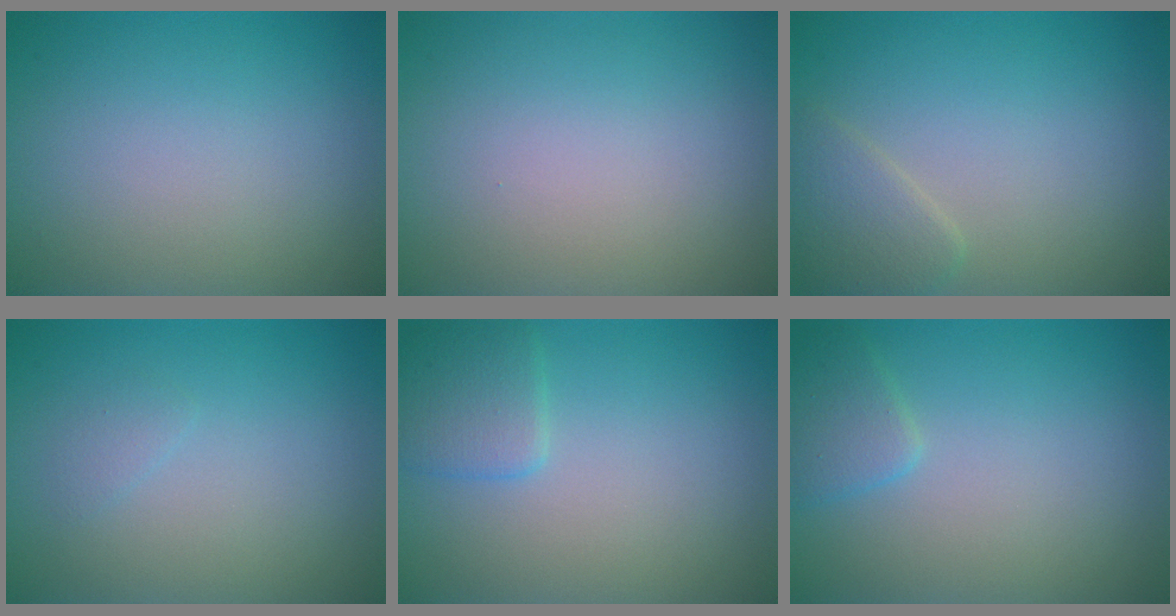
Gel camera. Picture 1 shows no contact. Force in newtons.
{"total": 0.0}
{"total": 2.2, "press": 2.2, "slide": 0.1}
{"total": 0.7, "press": 0.7, "slide": 0.1}
{"total": 2.3, "press": 2.3, "slide": 0.1}
{"total": 1.9, "press": 1.9, "slide": 0.1}